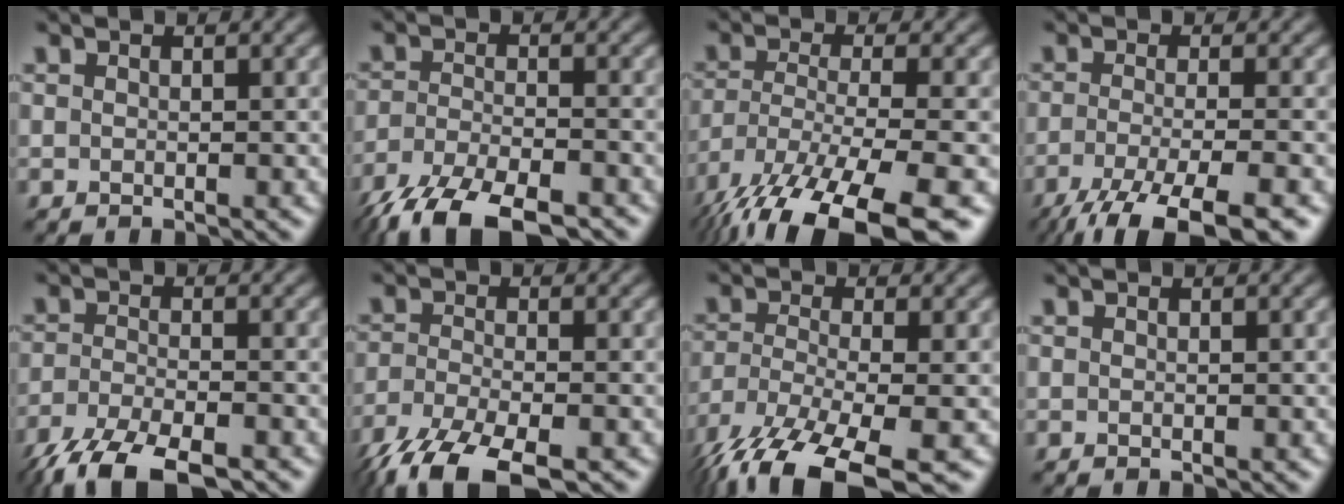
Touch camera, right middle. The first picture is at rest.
{"total": 10.6, "force": [-8.4, 3.6, 5.5], "torque": [-0.118, -0.047, -0.135]}
{"total": 13.1, "force": [-9.5, 3.4, 8.4], "torque": [-0.174, -0.026, -0.158]}
{"total": 8.7, "force": [-5.5, 2.4, 6.2], "torque": [-0.100, -0.020, -0.096]}
{"total": 9.0, "force": [-7.0, 2.8, 5.0], "torque": [-0.109, -0.041, -0.121]}
{"total": 9.1, "force": [-6.5, 3.0, 5.6], "torque": [-0.130, -0.044, -0.119]}
{"total": 9.7, "force": [-7.1, 2.4, 6.2], "torque": [-0.128, -0.018, -0.133]}
{"total": 0.0}